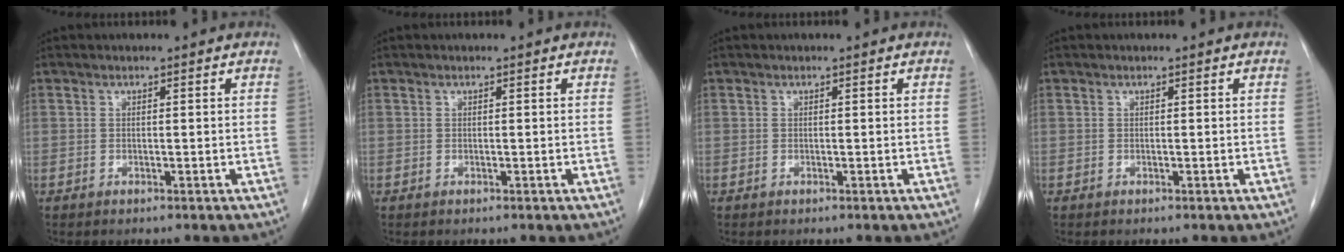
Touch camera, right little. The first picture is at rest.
{"total": 0.0}
{"total": 0.0}
{"total": 0.0}